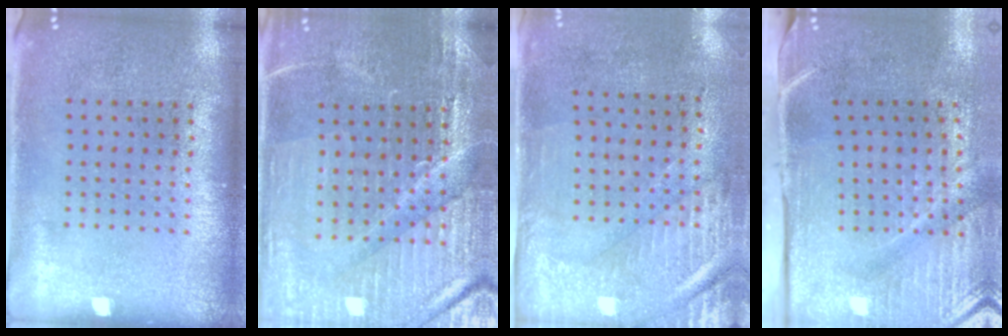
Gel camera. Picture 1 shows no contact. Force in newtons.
{"total": 3.5, "press": 3.5, "slide": 0.6}
{"total": 2.9, "press": 2.5, "slide": 1.5}
{"total": 5.0, "press": 4.1, "slide": 2.8}